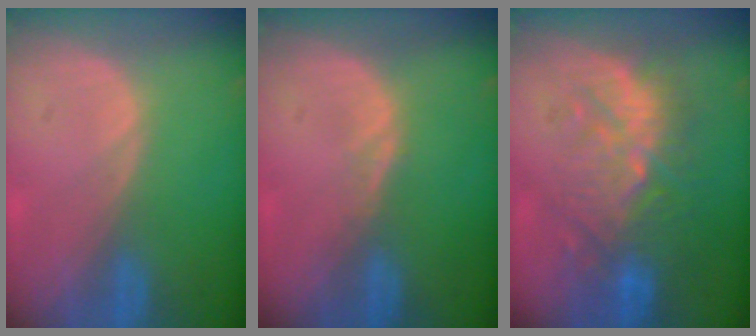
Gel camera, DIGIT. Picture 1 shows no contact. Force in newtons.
{"total": 1.0, "press": 1.0, "slide": 0.1}
{"total": 9.9, "press": 9.5, "slide": 2.5}